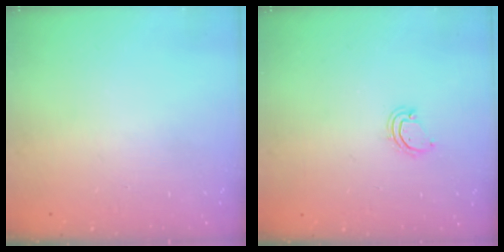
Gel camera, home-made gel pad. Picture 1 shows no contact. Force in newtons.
{"total": 3.6, "press": 3.6, "slide": 0.2}